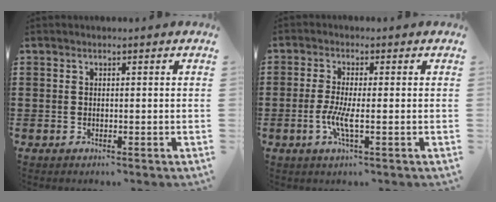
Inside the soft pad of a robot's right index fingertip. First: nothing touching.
{"total": 4.5, "force": [-1.2, 0.7, 4.2], "torque": [-0.094, -0.008, -0.028]}